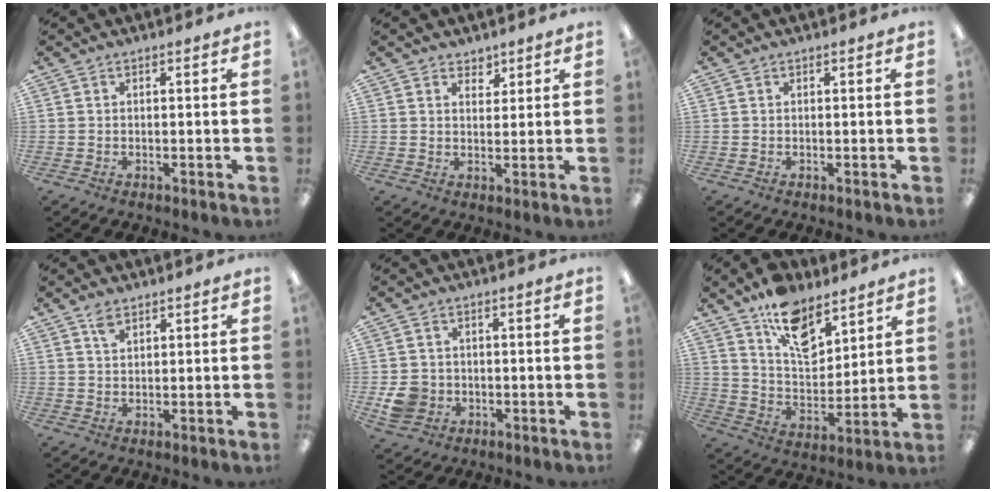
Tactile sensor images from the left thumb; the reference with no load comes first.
{"total": 2.9, "force": [2.4, 1.7, 0.2], "torque": [0.006, -0.014, 0.041]}
{"total": 0.0}
{"total": 2.6, "force": [2.0, 1.2, 1.1], "torque": [-0.019, -0.005, 0.036]}
{"total": 5.8, "force": [-1.3, 5.3, 2.1], "torque": [-0.035, 0.007, -0.022]}
{"total": 13.1, "force": [9.2, 6.9, 6.4], "torque": [-0.096, -0.055, 0.167]}